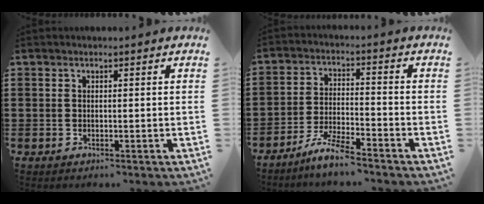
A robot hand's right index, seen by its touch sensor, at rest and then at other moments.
{"total": 5.8, "force": [-5.2, 0.1, 2.5], "torque": [-0.063, -0.007, -0.103]}